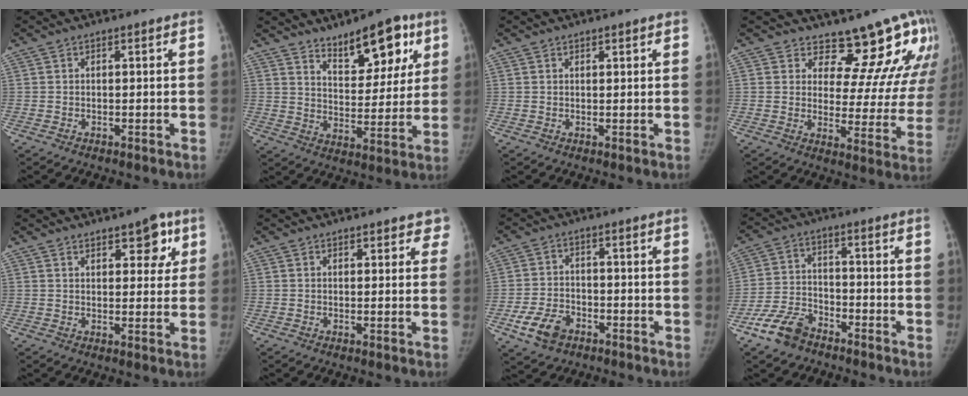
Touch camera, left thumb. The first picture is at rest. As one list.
[{"total": 13.6, "force": [8.4, 6.0, 8.8], "torque": [-0.086, -0.042, 0.132]}, {"total": 1.0, "force": [0.8, 0.4, 0.5], "torque": [-0.004, -0.004, 0.009]}, {"total": 15.8, "force": [13.7, 5.8, 5.2], "torque": [-0.009, -0.113, 0.157]}, {"total": 7.0, "force": [3.7, 3.4, 4.9], "torque": [-0.030, -0.016, 0.045]}, {"total": 3.9, "force": [3.1, 2.0, 1.5], "torque": [0.024, -0.010, 0.032]}, {"total": 7.3, "force": [-3.7, 4.8, 4.0], "torque": [-0.070, 0.016, -0.065]}, {"total": 8.5, "force": [-6.1, 4.6, 3.7], "torque": [-0.072, 0.027, -0.121]}]